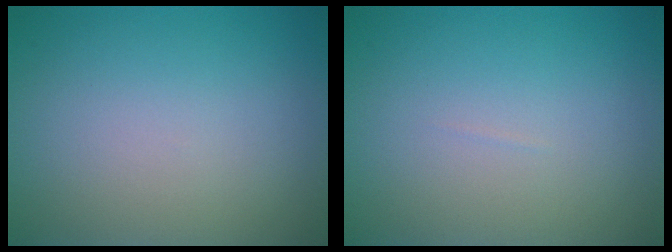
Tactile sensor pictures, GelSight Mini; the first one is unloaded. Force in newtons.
{"total": 0.0}